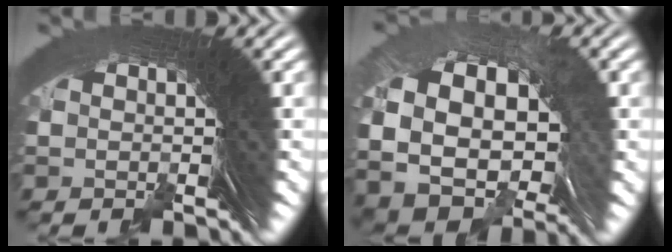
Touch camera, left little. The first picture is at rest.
{"total": 11.4, "force": [-0.5, 8.2, 8.0], "torque": [-0.161, -0.031, 0.004]}